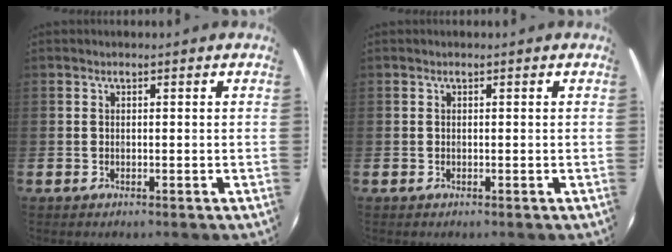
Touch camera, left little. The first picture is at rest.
{"total": 0.0}